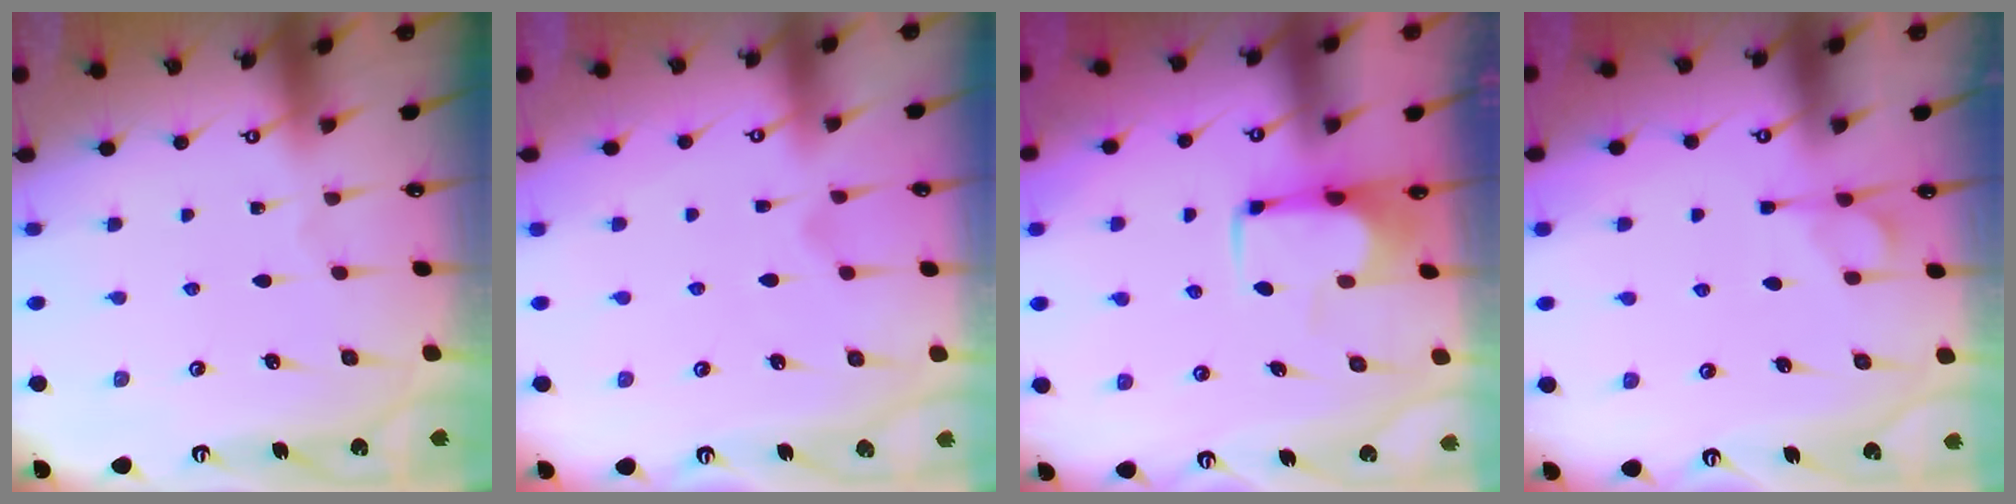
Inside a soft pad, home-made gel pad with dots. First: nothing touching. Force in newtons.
{"total": 2.3, "press": 2.1, "slide": 1.0}
{"total": 1.4, "press": 1.3, "slide": 0.5}
{"total": 1.1, "press": 0.1, "slide": 1.1}